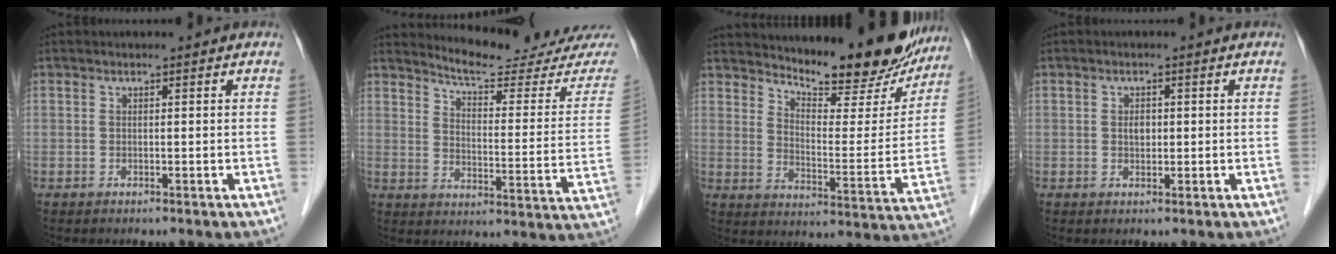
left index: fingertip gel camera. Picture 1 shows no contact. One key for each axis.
{"total": 17.0, "fx": 16.6, "fy": 0.4, "fz": 3.9, "tx": -0.055, "ty": -0.100, "tz": 0.199}
{"total": 18.3, "fx": 16.6, "fy": 3.8, "fz": 6.7, "tx": -0.088, "ty": -0.047, "tz": 0.215}
{"total": 1.5, "fx": 0.2, "fy": 1.0, "fz": 1.1, "tx": -0.017, "ty": 0.001, "tz": 0.004}